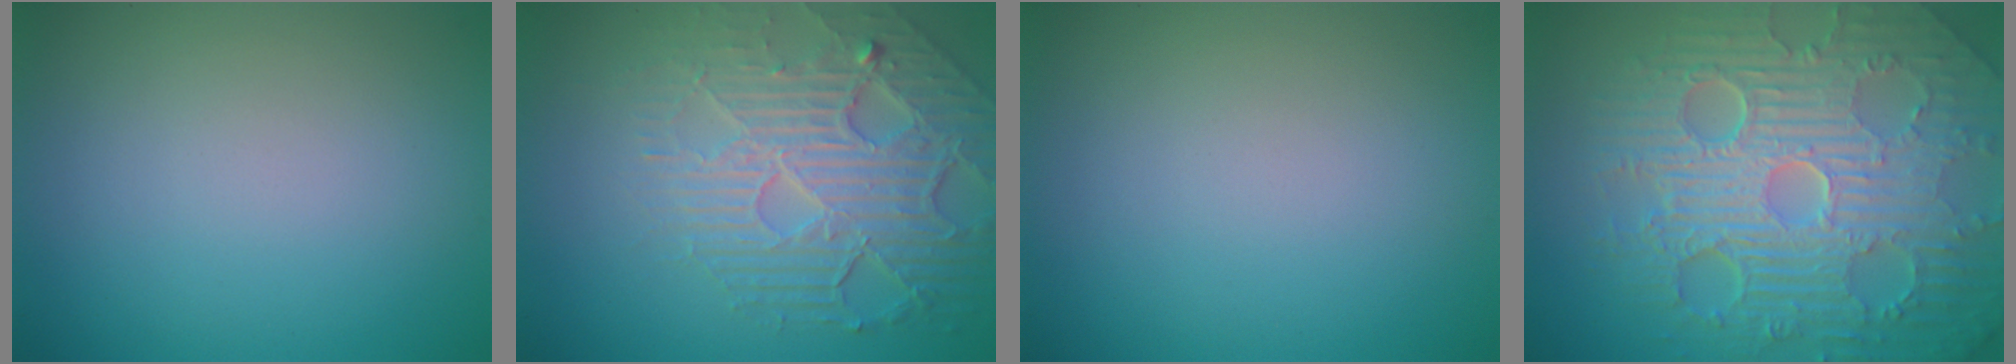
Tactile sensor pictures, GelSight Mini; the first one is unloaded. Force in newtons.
{"total": 7.1, "press": 5.1, "slide": 4.9}
{"total": 0.0}
{"total": 11.7, "press": 7.4, "slide": 9.0}